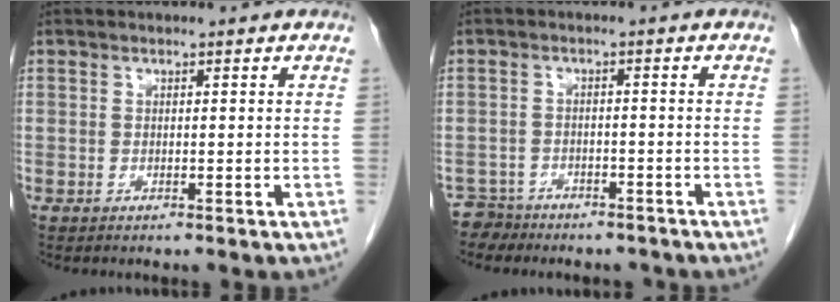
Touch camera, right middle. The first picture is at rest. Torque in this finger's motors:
{"motor_torque": [-0.66, -0.28, -0.23, -0.04]}